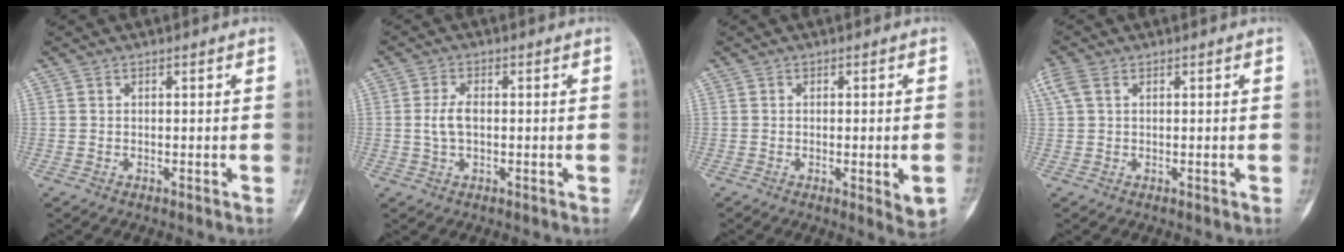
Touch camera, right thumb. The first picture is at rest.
{"total": 3.8, "force": [-0.1, 2.0, 3.2], "torque": [-0.070, 0.007, -0.003]}
{"total": 5.8, "force": [-1.4, 1.6, 5.4], "torque": [-0.068, -0.005, -0.011]}
{"total": 3.5, "force": [1.4, 2.1, 2.4], "torque": [-0.076, 0.022, 0.031]}